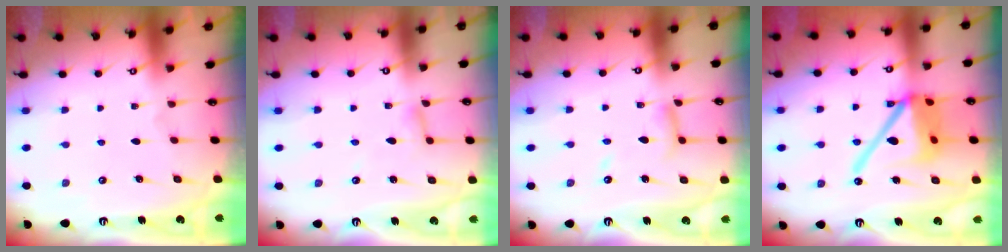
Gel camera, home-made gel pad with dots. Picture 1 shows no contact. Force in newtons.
{"total": 2.8, "press": 2.8, "slide": 0.2}
{"total": 10.0, "press": 10.0, "slide": 0.8}
{"total": 16.7, "press": 16.6, "slide": 2.0}